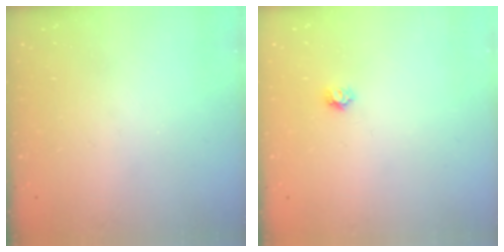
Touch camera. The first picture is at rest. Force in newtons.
{"total": 3.8, "press": 3.8, "slide": 0.3}